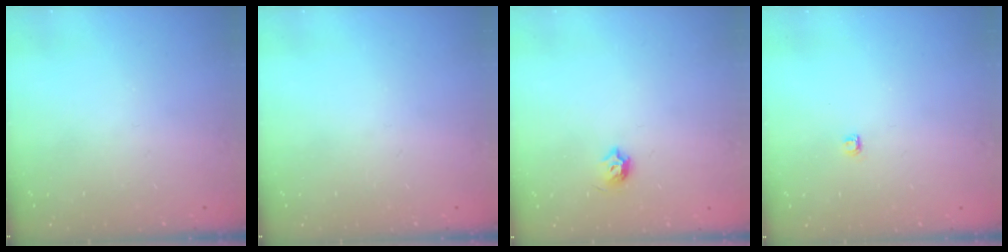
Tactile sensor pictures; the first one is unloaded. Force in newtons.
{"total": 0.0}
{"total": 4.7, "press": 4.6, "slide": 1.2}
{"total": 2.8, "press": 2.8, "slide": 0.4}